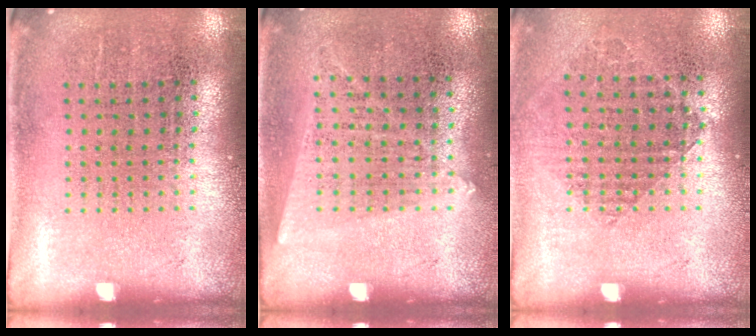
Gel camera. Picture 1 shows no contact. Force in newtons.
{"total": 1.2, "press": 1.1, "slide": 0.5}
{"total": 0.8, "press": 0.7, "slide": 0.3}